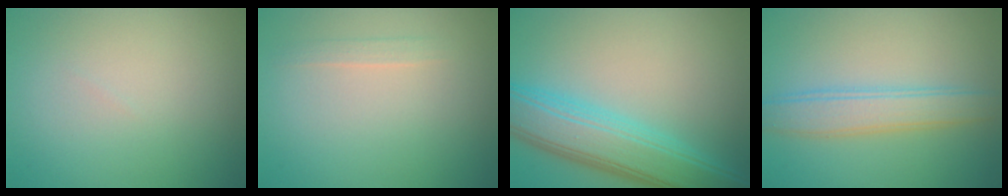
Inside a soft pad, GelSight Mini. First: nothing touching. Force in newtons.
{"total": 0.9, "press": 0.9, "slide": 0.1}
{"total": 7.3, "press": 7.3, "slide": 0.3}
{"total": 3.5, "press": 3.5, "slide": 0.1}